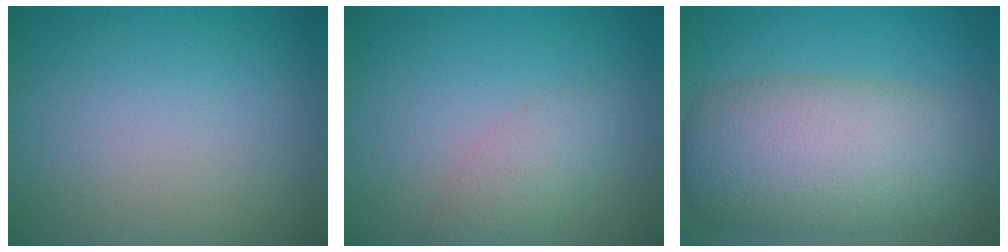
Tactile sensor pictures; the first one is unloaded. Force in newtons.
{"total": 2.7, "press": 2.7, "slide": 0.1}
{"total": 10.4, "press": 10.3, "slide": 0.5}